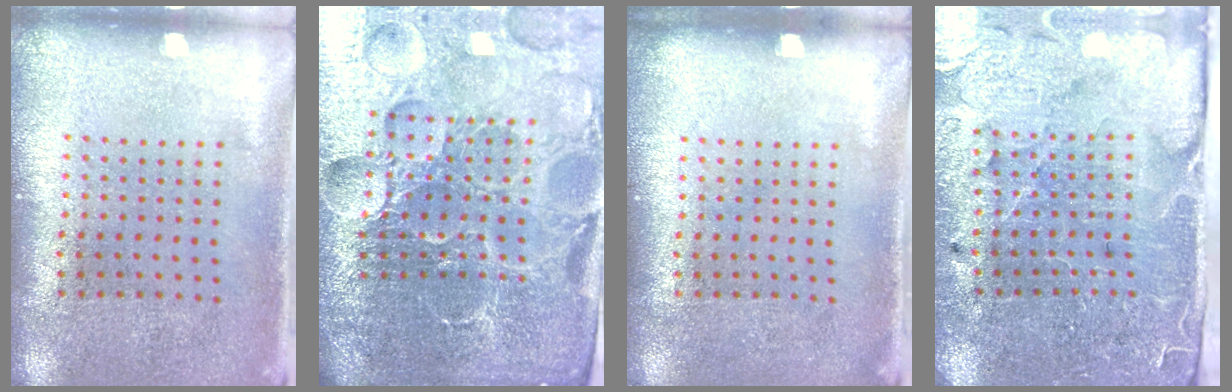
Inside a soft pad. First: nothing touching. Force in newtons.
{"total": 6.9, "press": 6.0, "slide": 3.2}
{"total": 0.0}
{"total": 3.4, "press": 3.4, "slide": 0.6}